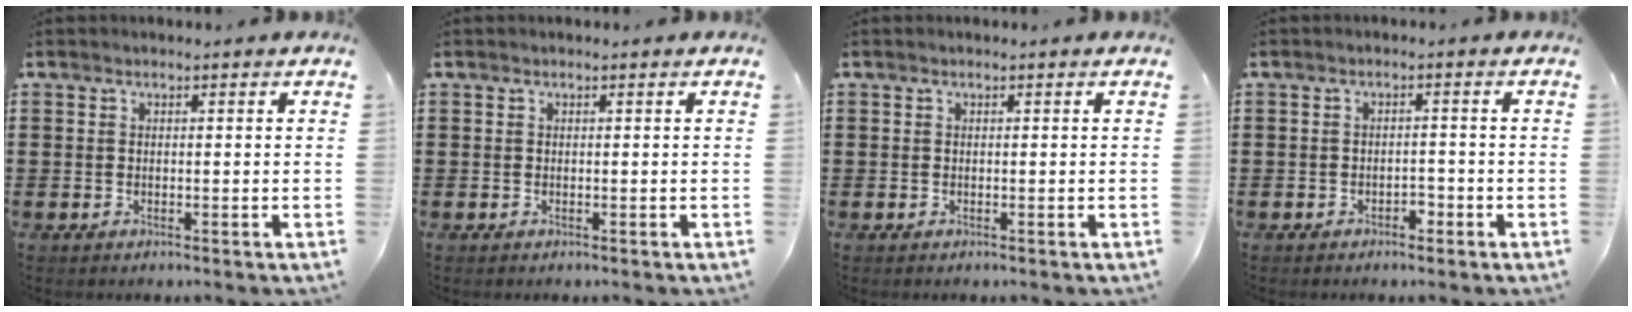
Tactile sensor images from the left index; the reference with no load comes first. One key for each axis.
{"total": 0.0}
{"total": 0.0}
{"total": 1.6, "fx": -1.3, "fy": 0.7, "fz": 0.6, "tx": -0.019, "ty": -0.001, "tz": -0.029}